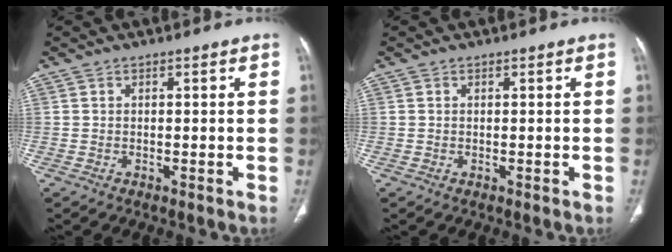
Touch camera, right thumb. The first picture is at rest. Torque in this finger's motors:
{"motor_torque": [0.14, -0.26, 0.24, -0.61, -0.08]}